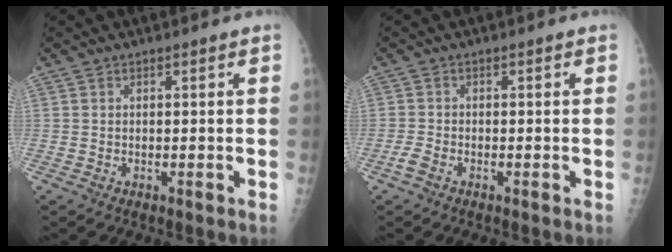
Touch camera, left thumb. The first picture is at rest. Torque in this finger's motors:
{"motor_torque": [-0.01, 0.00, 0.26, 0.20, 0.00]}